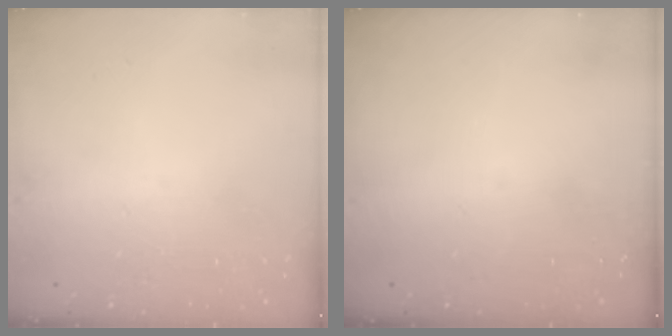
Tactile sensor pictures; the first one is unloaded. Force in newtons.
{"total": 0.0}